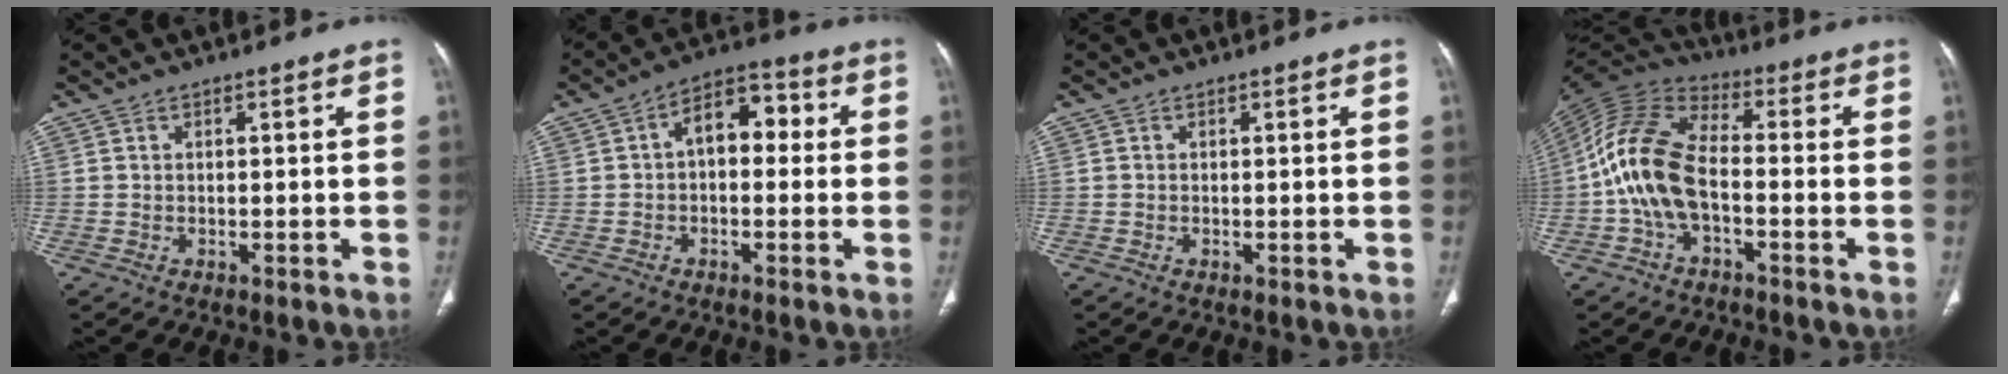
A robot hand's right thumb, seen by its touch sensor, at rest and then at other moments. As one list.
[{"total": 8.2, "force": [0.4, 5.3, 6.3], "torque": [-0.066, 0.033, -0.006]}, {"total": 0.0}, {"total": 13.7, "force": [-2.7, 7.3, 11.3], "torque": [-0.231, 0.035, -0.061]}]